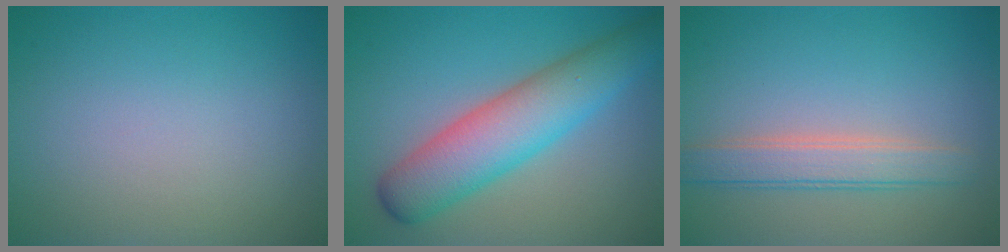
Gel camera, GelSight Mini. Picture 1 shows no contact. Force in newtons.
{"total": 7.0, "press": 7.0, "slide": 0.2}
{"total": 3.2, "press": 3.2, "slide": 0.2}